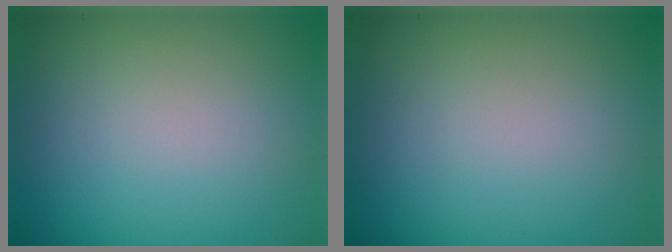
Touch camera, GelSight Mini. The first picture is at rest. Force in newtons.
{"total": 0.0}